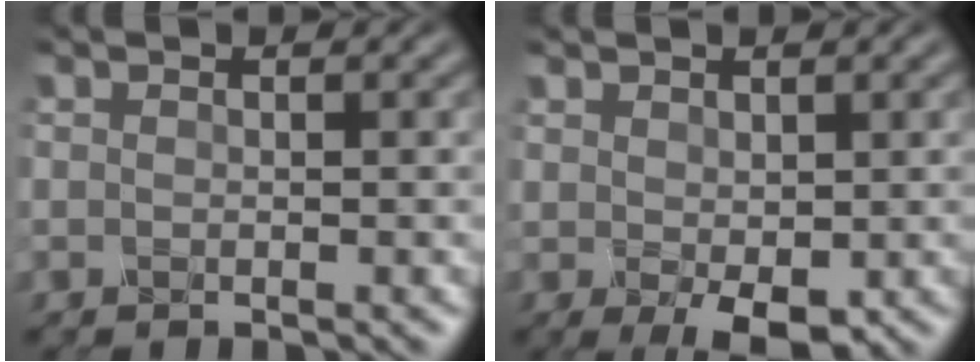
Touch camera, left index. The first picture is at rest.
{"total": 2.4, "force": [-0.1, 1.3, 2.0], "torque": [-0.037, -0.009, 0.008]}